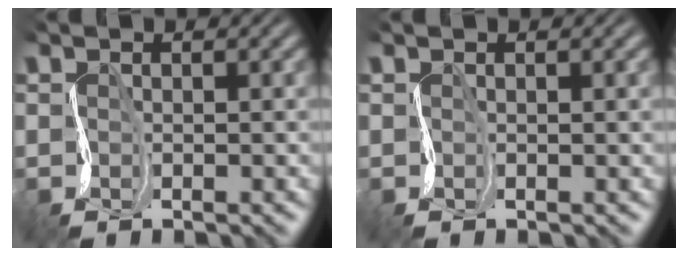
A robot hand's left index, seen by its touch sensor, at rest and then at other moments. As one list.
[{"total": 1.5, "force": [0.5, 0.6, 1.3], "torque": [-0.006, 0.008, 0.000]}]